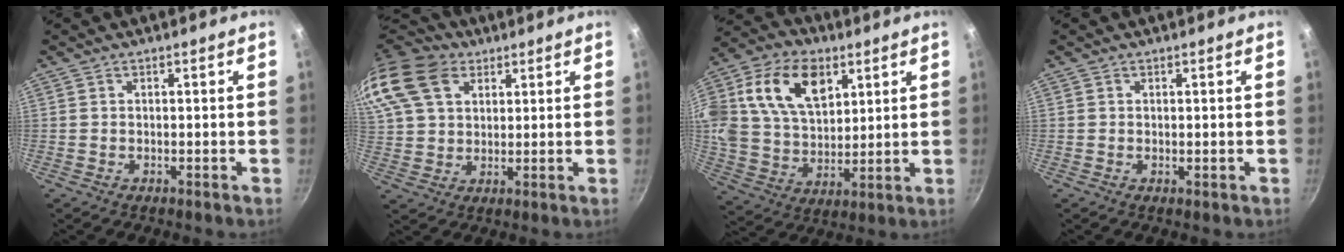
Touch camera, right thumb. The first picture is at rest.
{"total": 21.4, "force": [10.7, 14.7, 11.3], "torque": [-0.259, 0.028, 0.202]}
{"total": 22.4, "force": [8.8, 14.7, 14.4], "torque": [-0.269, -0.002, 0.159]}
{"total": 0.5, "force": [0.1, 0.2, 0.5], "torque": [-0.007, -0.002, 0.002]}